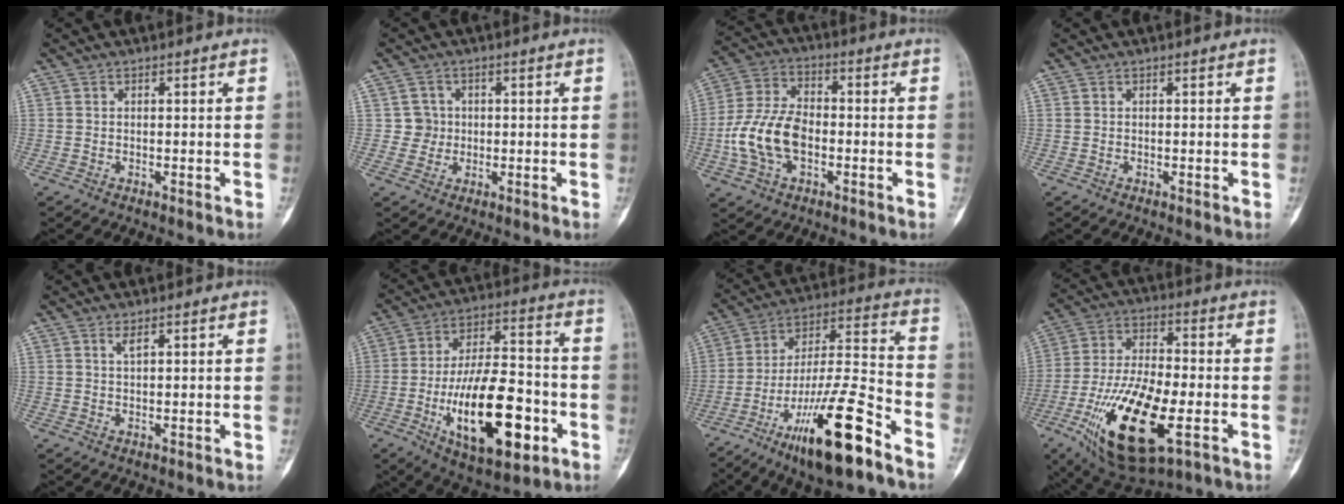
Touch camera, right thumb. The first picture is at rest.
{"total": 3.1, "force": [0.2, 3.1, -0.1], "torque": [0.025, 0.007, -0.002]}
{"total": 12.6, "force": [-2.7, 7.8, 9.5], "torque": [-0.191, 0.027, -0.054]}
{"total": 0.0}
{"total": 1.5, "force": [0.8, 0.4, 1.2], "torque": [-0.022, -0.004, 0.017]}
{"total": 22.4, "force": [-7.0, 9.7, 18.9], "torque": [-0.296, 0.028, -0.103]}
{"total": 21.4, "force": [-12.5, 4.5, 16.8], "torque": [-0.316, 0.068, -0.214]}
{"total": 21.7, "force": [-7.4, 8.7, 18.4], "torque": [-0.355, 0.009, -0.118]}